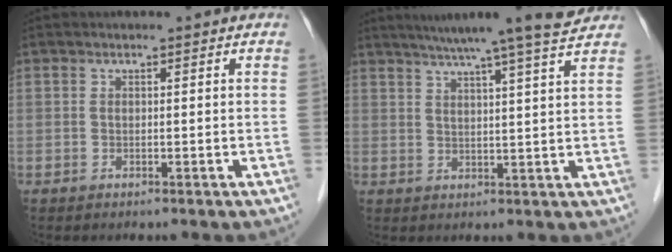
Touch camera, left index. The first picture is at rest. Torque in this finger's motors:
{"motor_torque": [0.62, -0.66, 0.26, 0.02]}